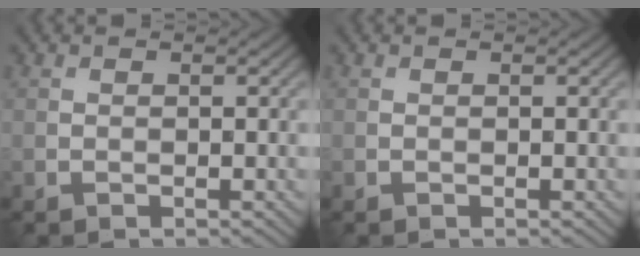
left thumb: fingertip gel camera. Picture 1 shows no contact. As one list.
[{"total": 0.0}]